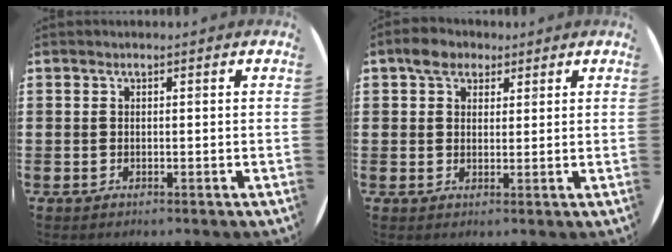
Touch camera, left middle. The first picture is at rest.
{"total": 3.6, "force": [2.6, 2.2, 1.0], "torque": [-0.020, 0.010, 0.047]}